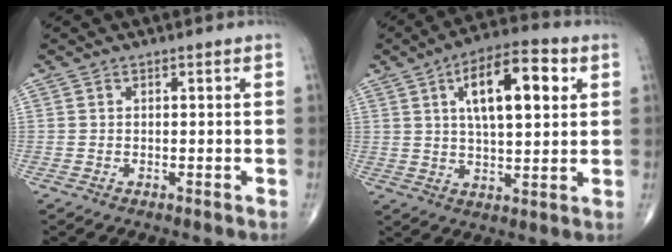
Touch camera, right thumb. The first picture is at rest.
{"total": 14.4, "force": [4.6, 5.8, 12.4], "torque": [-0.183, 0.002, 0.071]}